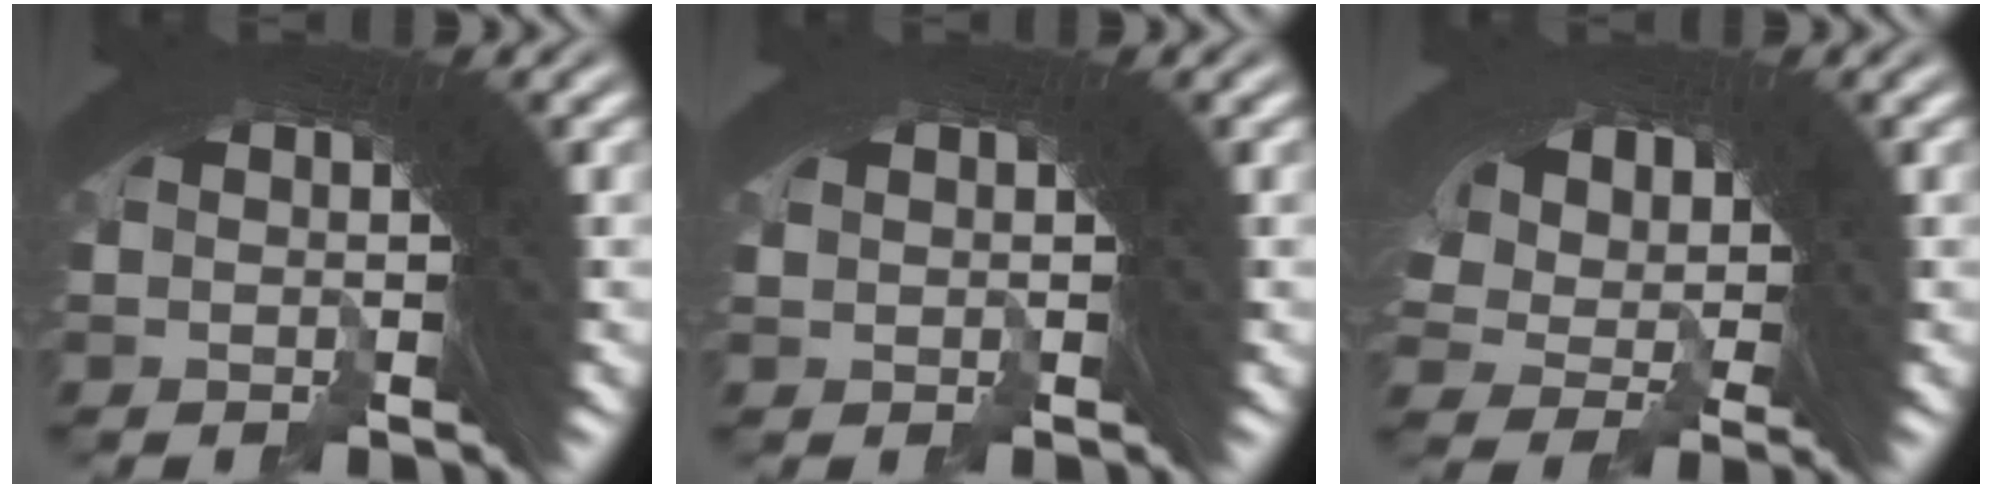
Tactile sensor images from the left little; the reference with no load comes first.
{"total": 0.5, "force": [-0.1, 0.4, -0.3], "torque": [-0.002, 0.000, 0.001]}
{"total": 6.0, "force": [-2.3, 4.9, 2.6], "torque": [-0.108, -0.037, -0.022]}